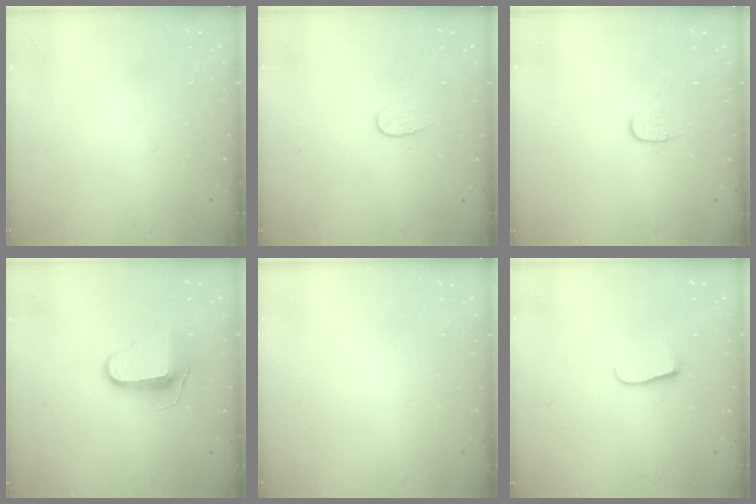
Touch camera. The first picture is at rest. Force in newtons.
{"total": 5.3, "press": 5.3, "slide": 0.5}
{"total": 5.7, "press": 5.7, "slide": 0.5}
{"total": 8.9, "press": 8.9, "slide": 0.2}
{"total": 0.0}
{"total": 6.5, "press": 6.5, "slide": 0.6}